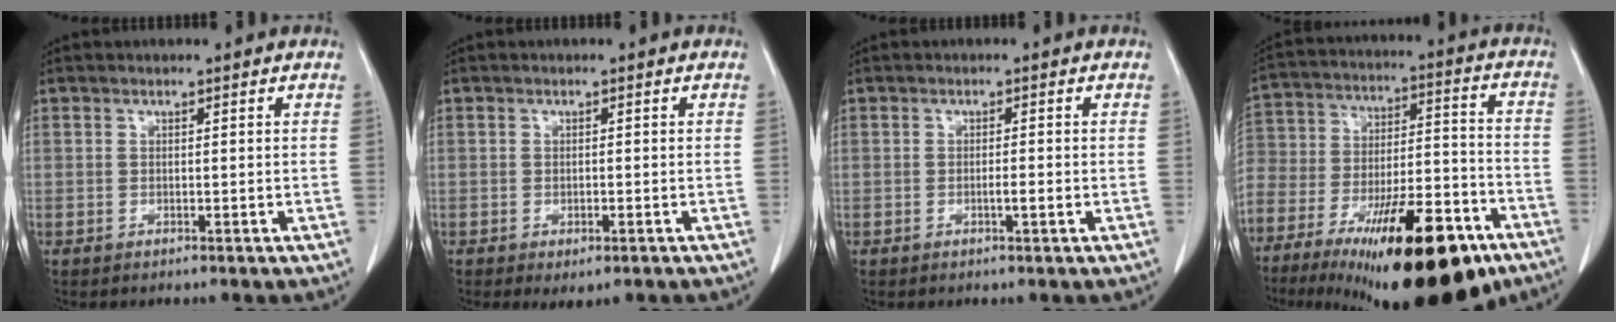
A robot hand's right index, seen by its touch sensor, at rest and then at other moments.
{"total": 2.2, "force": [-1.1, 0.8, 1.7], "torque": [-0.026, -0.005, -0.007]}
{"total": 1.5, "force": [-0.5, 0.0, 1.4], "torque": [-0.025, 0.000, -0.010]}
{"total": 29.7, "force": [-18.8, 10.4, 20.4], "torque": [-0.357, -0.013, -0.309]}